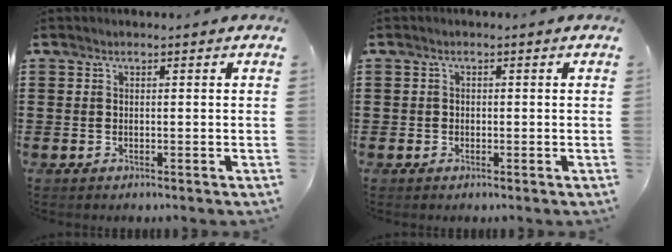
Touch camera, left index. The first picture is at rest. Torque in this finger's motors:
{"motor_torque": [-0.74, 0.88, -0.01, 0.00]}